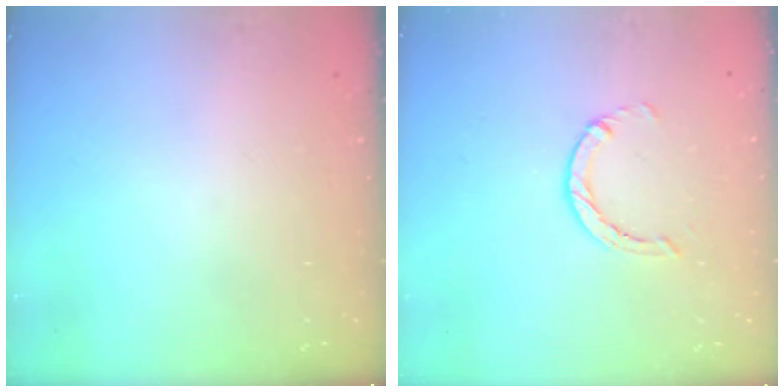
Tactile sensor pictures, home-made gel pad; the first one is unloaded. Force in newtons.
{"total": 1.4, "press": 1.4, "slide": 0.3}